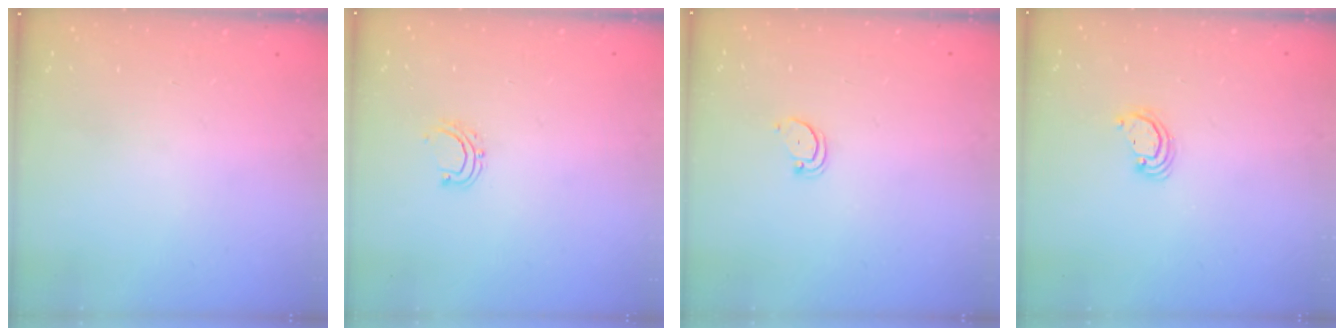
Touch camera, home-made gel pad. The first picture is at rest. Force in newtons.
{"total": 4.4, "press": 4.3, "slide": 0.6}
{"total": 2.5, "press": 2.5, "slide": 0.2}
{"total": 2.7, "press": 2.7, "slide": 0.2}